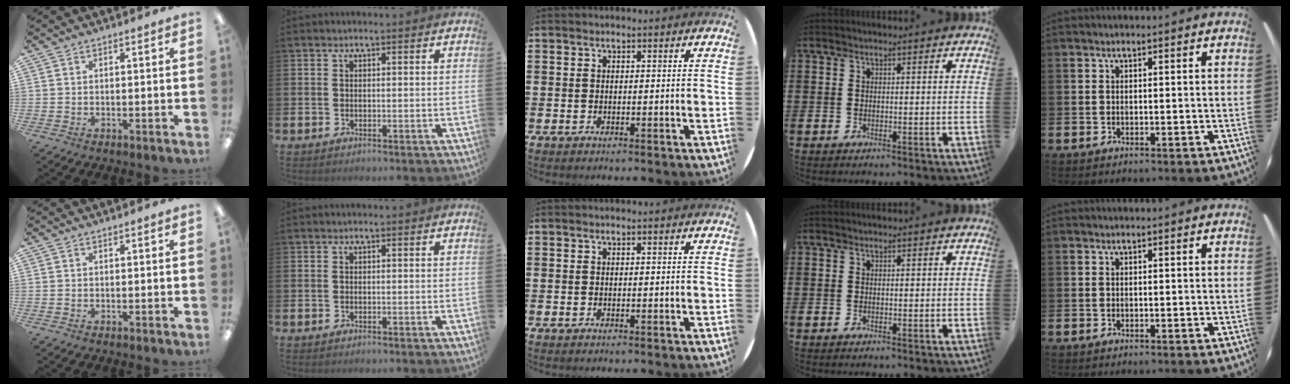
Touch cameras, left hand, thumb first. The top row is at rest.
{}